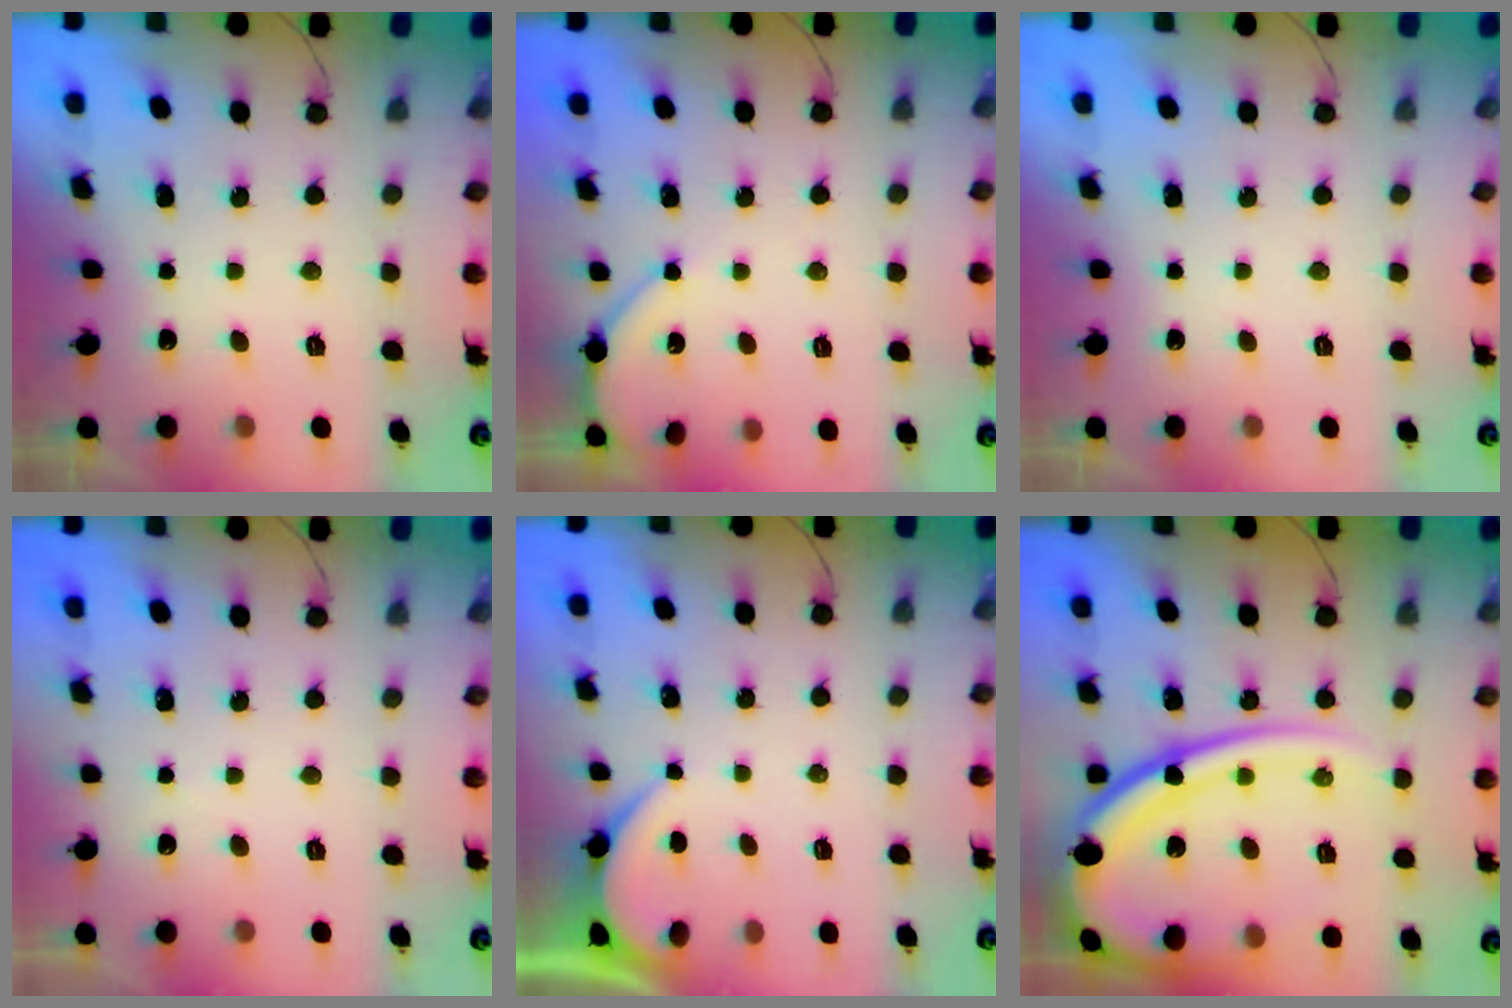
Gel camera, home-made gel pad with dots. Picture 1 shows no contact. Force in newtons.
{"total": 5.0, "press": 4.9, "slide": 0.7}
{"total": 0.0}
{"total": 1.5, "press": 1.5, "slide": 0.2}
{"total": 1.6, "press": 1.5, "slide": 0.2}
{"total": 23.3, "press": 23.1, "slide": 2.9}